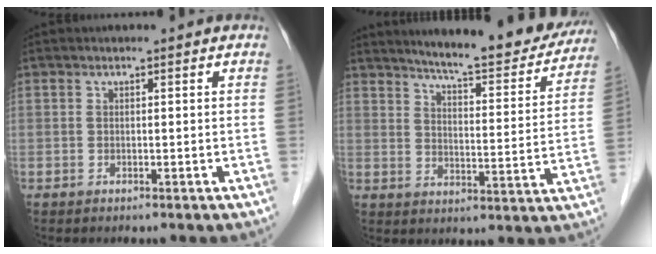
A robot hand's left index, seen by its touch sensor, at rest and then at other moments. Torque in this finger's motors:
{"motor_torque": [0.01, -0.49, 0.50, 0.05]}